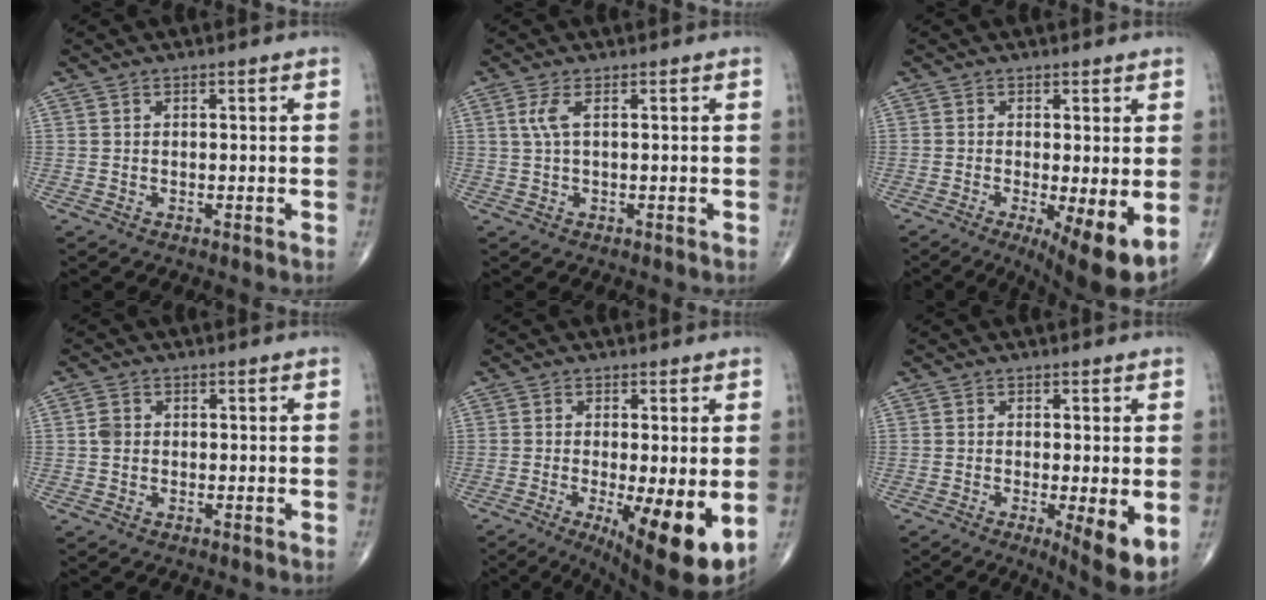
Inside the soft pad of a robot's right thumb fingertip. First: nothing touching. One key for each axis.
{"total": 2.5, "fx": 0.6, "fy": 0.6, "fz": 2.4, "tx": -0.072, "ty": 0.008, "tz": 0.017}
{"total": 10.4, "fx": -2.6, "fy": 2.8, "fz": 9.7, "tx": -0.145, "ty": -0.023, "tz": -0.034}
{"total": 1.9, "fx": 0.1, "fy": 1.5, "fz": 1.1, "tx": -0.020, "ty": 0.003, "tz": -0.001}
{"total": 12.7, "fx": -3.4, "fy": 3.0, "fz": 11.9, "tx": -0.169, "ty": -0.025, "tz": -0.043}
{"total": 7.6, "fx": -1.8, "fy": 1.6, "fz": 7.2, "tx": -0.107, "ty": -0.022, "tz": -0.027}